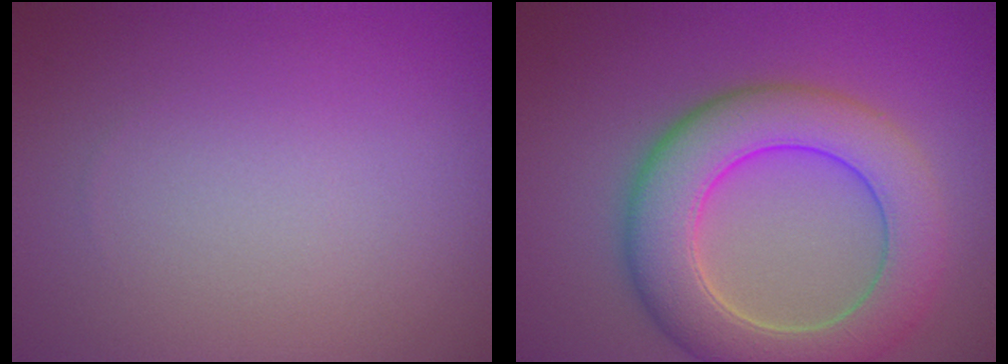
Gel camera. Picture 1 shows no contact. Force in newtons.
{"total": 8.4, "press": 8.3, "slide": 0.5}